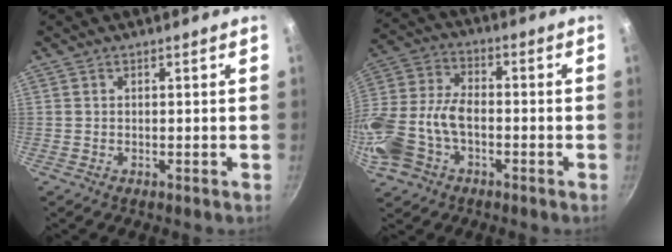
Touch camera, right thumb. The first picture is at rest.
{"total": 16.9, "force": [-4.8, 11.3, 11.5], "torque": [-0.256, 0.035, -0.100]}